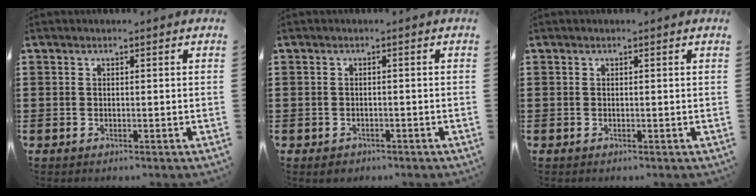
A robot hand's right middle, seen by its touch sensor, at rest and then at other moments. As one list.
[{"total": 0.8, "force": [-0.7, 0.5, 0.1], "torque": [-0.003, 0.000, -0.016]}, {"total": 0.0}]